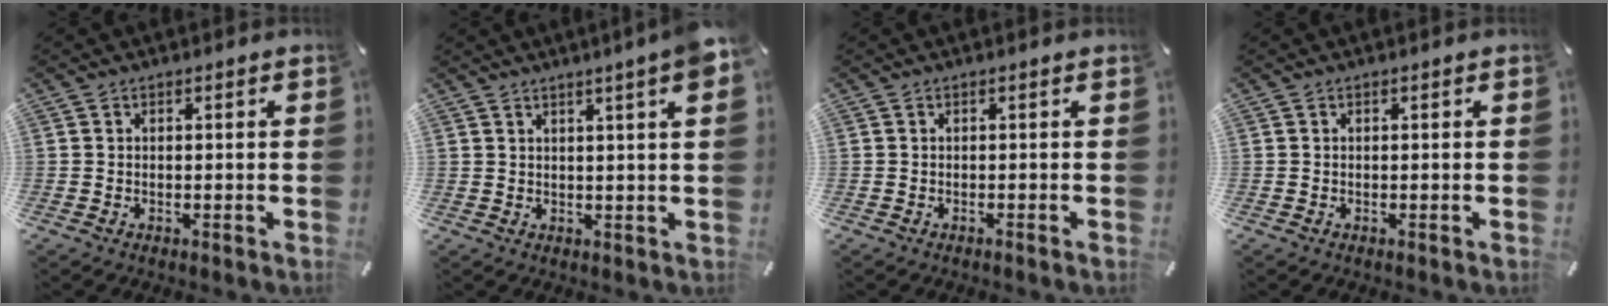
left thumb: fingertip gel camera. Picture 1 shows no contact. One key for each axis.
{"total": 5.1, "fx": 2.9, "fy": 0.1, "fz": 4.1, "tx": -0.068, "ty": -0.011, "tz": 0.046}
{"total": 0.6, "fx": -0.2, "fy": -0.1, "fz": 0.6, "tx": -0.007, "ty": -0.004, "tz": -0.003}
{"total": 0.0}